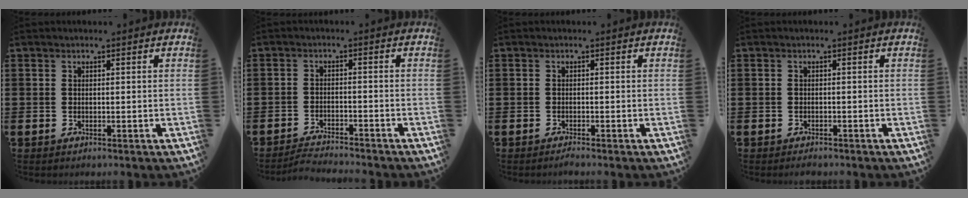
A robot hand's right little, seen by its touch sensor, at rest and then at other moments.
{"total": 2.4, "force": [-2.4, -0.1, 0.0], "torque": [-0.003, 0.002, -0.051]}
{"total": 0.7, "force": [-0.5, 0.0, 0.4], "torque": [-0.007, -0.003, -0.010]}
{"total": 0.7, "force": [-0.6, 0.2, 0.2], "torque": [-0.007, -0.002, -0.013]}